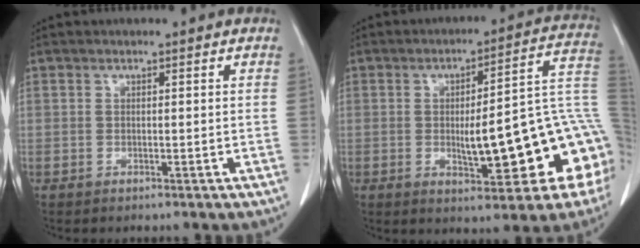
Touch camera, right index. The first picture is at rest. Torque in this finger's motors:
{"motor_torque": [1.54, -0.60, 0.78, 0.14]}